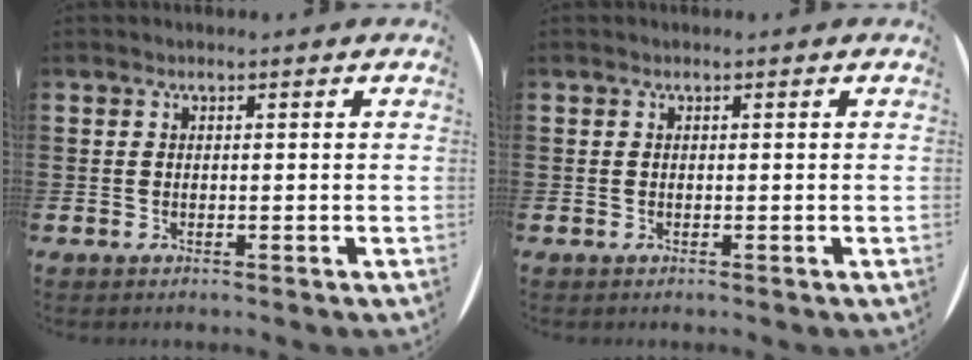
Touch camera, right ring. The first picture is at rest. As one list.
[{"total": 0.0}]